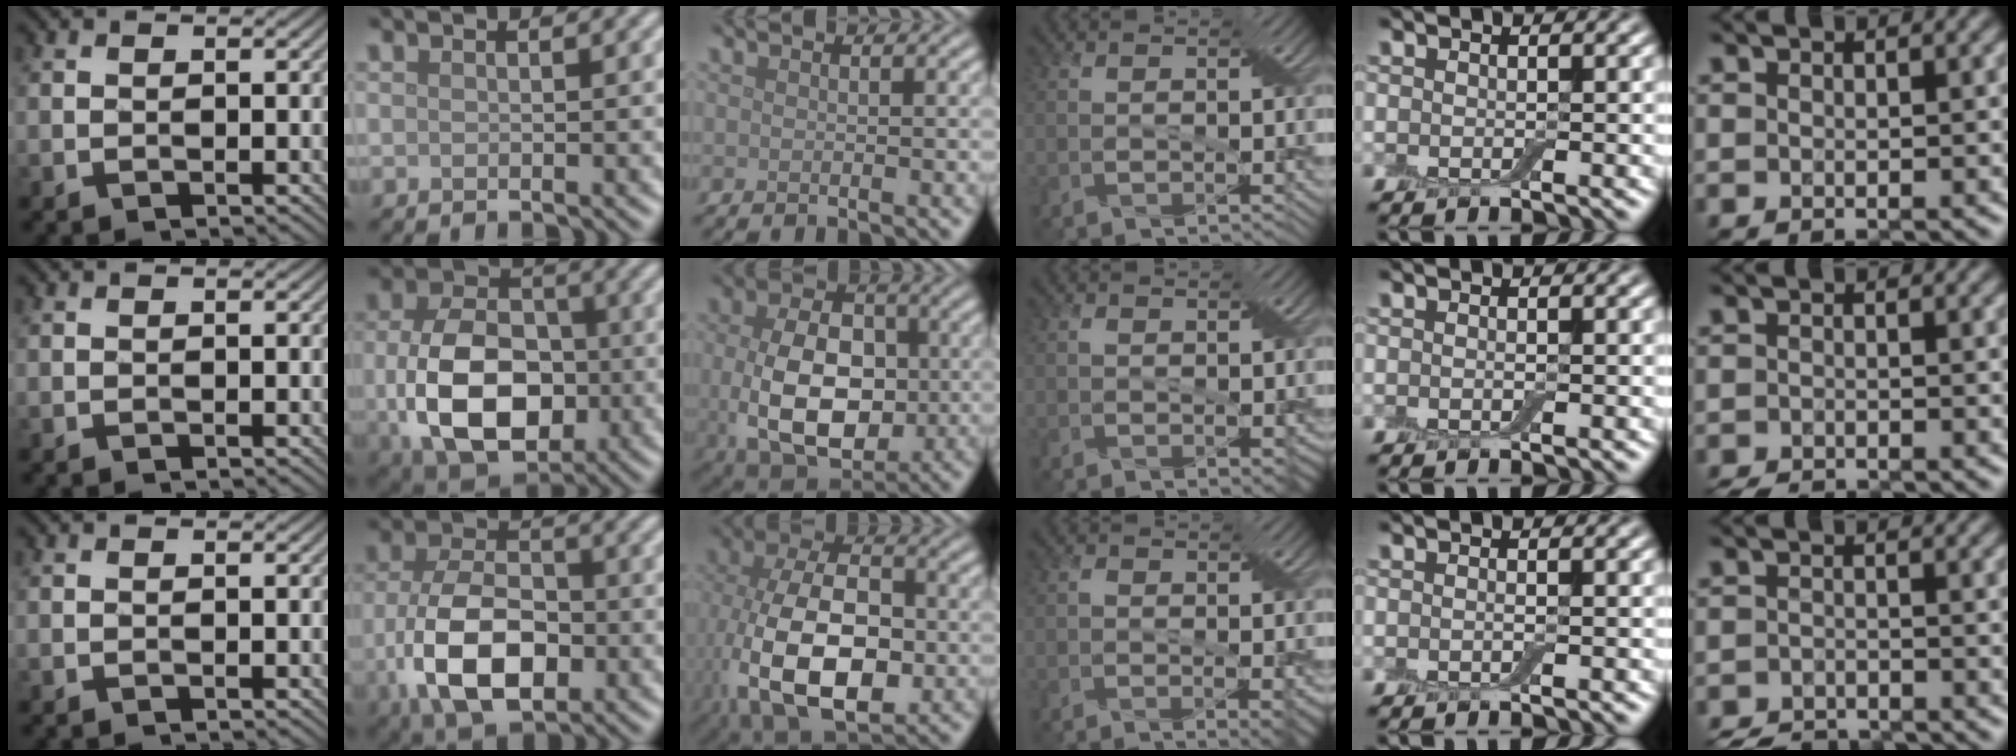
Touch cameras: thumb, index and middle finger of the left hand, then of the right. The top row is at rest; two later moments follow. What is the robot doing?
{"motion": "fold", "object": "apron"}